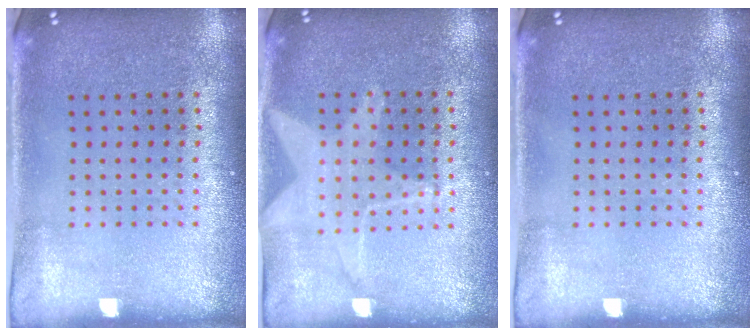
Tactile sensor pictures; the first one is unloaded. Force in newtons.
{"total": 1.3, "press": 1.3, "slide": 0.4}
{"total": 0.0}